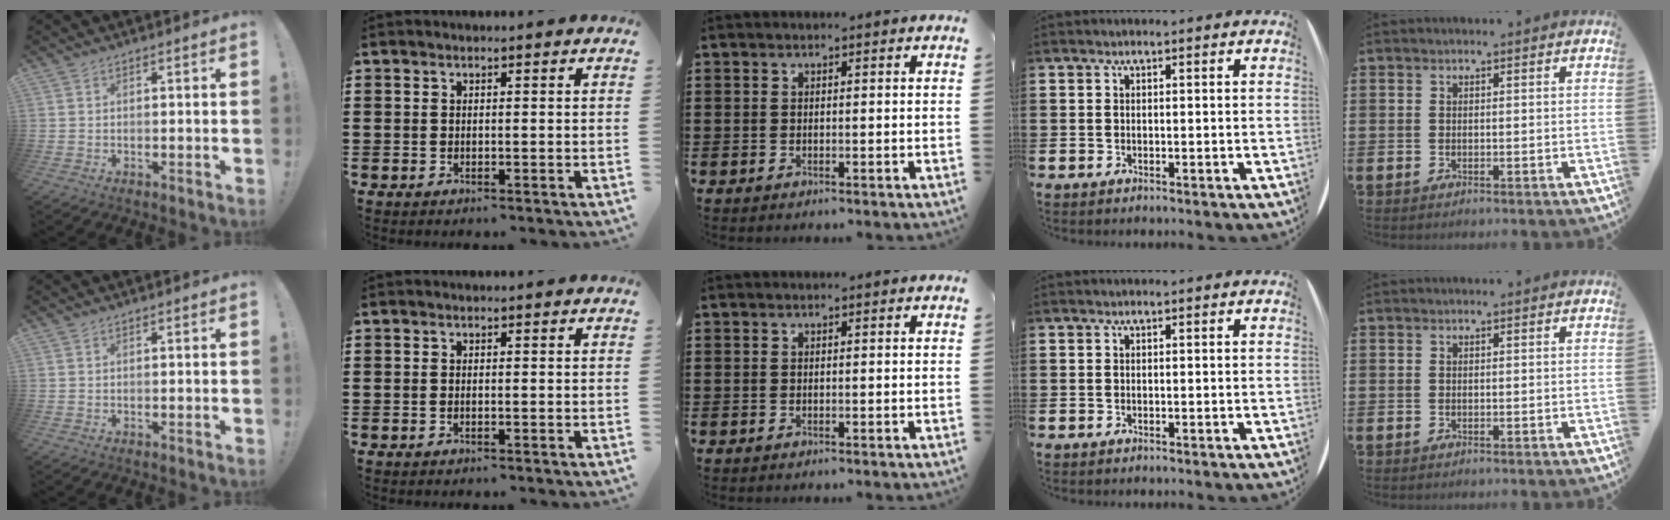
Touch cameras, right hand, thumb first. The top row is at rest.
{}